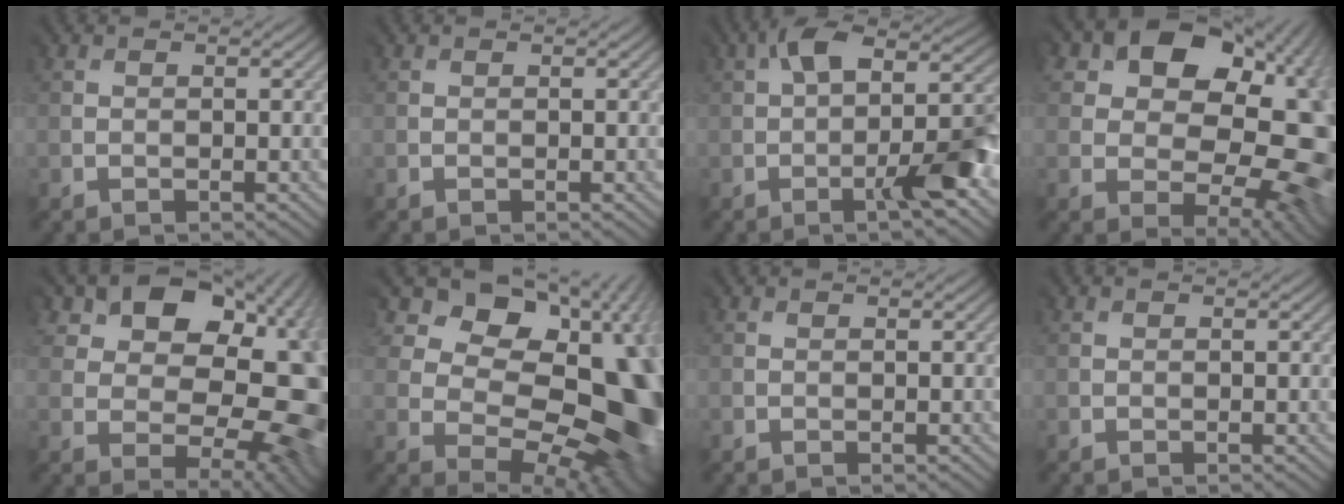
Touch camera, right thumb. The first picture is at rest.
{"total": 0.0}
{"total": 8.7, "force": [-2.2, 2.5, 8.0], "torque": [-0.125, 0.022, -0.041]}
{"total": 17.6, "force": [4.2, 12.2, 12.0], "torque": [-0.145, -0.001, 0.091]}
{"total": 15.9, "force": [4.3, 11.1, 10.6], "torque": [-0.112, 0.000, 0.087]}
{"total": 15.9, "force": [3.9, 11.8, 9.9], "torque": [-0.110, 0.007, 0.076]}
{"total": 0.0}
{"total": 0.0}